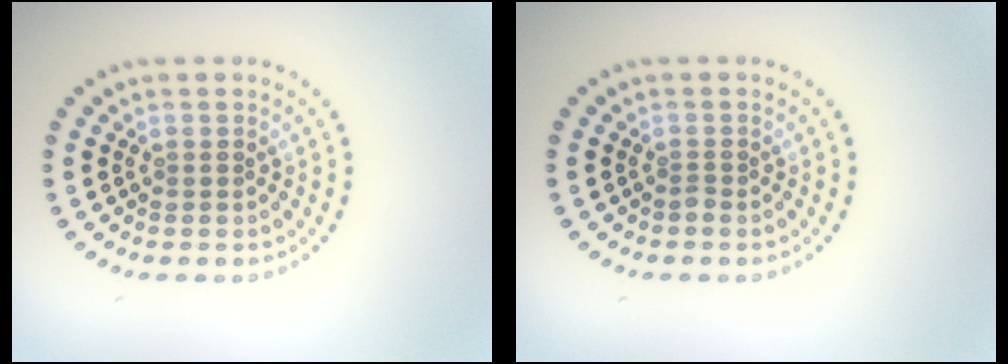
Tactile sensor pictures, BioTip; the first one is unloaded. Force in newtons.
{"total": 0.5, "press": 0.4, "slide": 0.4}